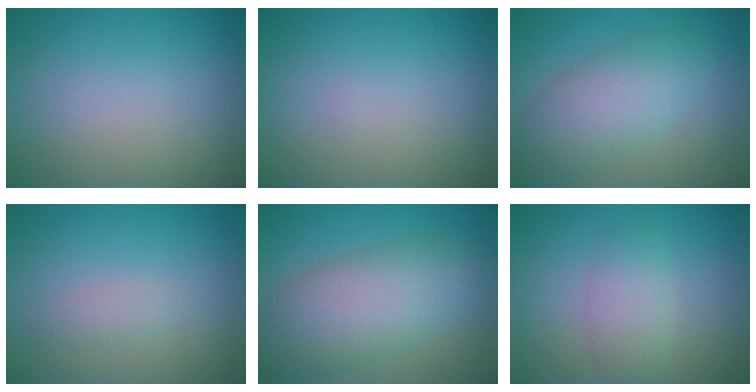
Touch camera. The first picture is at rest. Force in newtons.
{"total": 0.0}
{"total": 5.4, "press": 5.4, "slide": 0.1}
{"total": 1.0, "press": 1.0, "slide": 0.0}
{"total": 7.8, "press": 7.8, "slide": 0.4}
{"total": 2.5, "press": 2.5, "slide": 0.2}